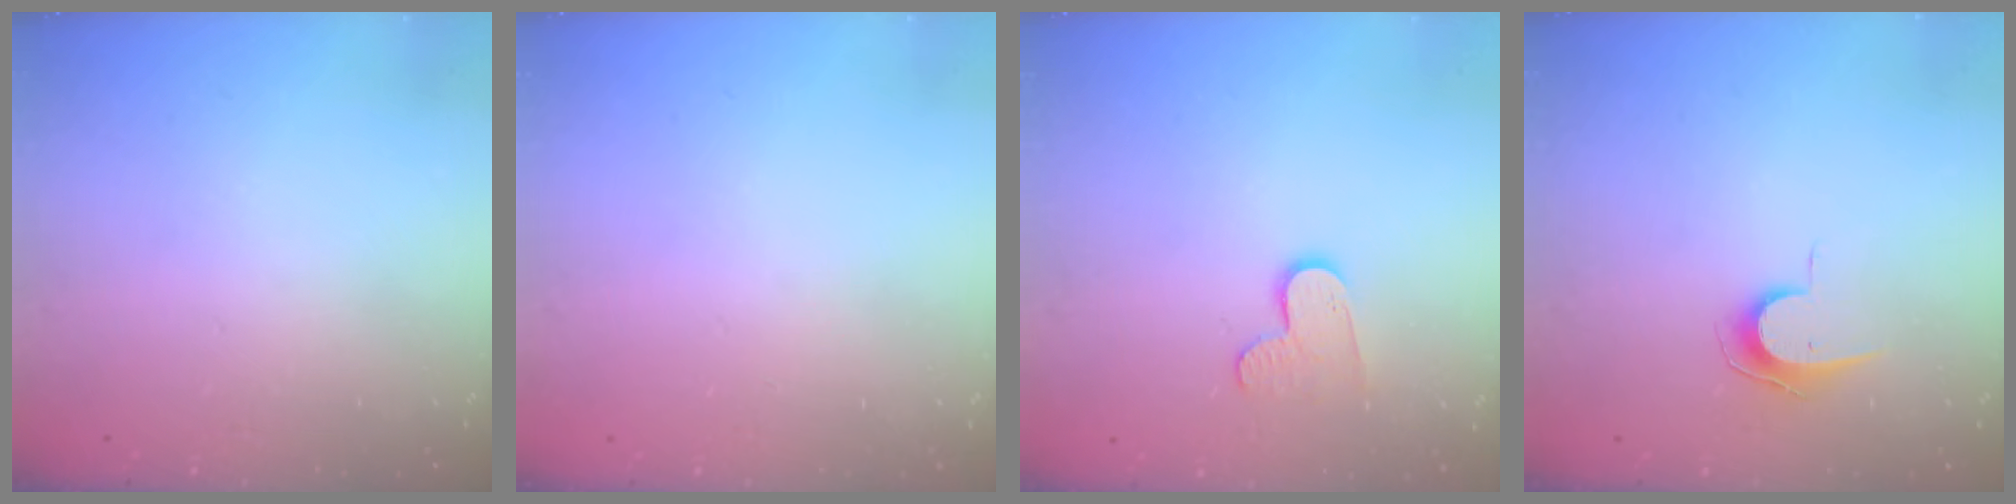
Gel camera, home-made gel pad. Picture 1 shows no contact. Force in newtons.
{"total": 0.8, "press": 0.5, "slide": 0.6}
{"total": 7.8, "press": 7.7, "slide": 0.6}
{"total": 7.7, "press": 7.6, "slide": 0.4}